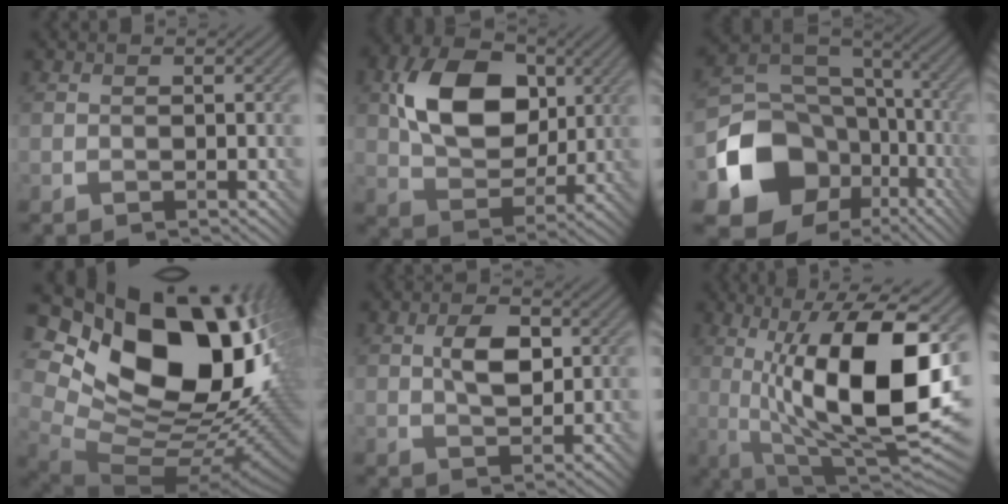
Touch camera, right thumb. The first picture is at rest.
{"total": 12.3, "force": [3.0, 8.4, 8.4], "torque": [-0.169, 0.010, 0.049]}
{"total": 15.2, "force": [-5.3, 12.1, 7.5], "torque": [-0.163, -0.045, -0.094]}
{"total": 21.8, "force": [7.6, 13.5, 15.3], "torque": [-0.282, -0.009, 0.169]}
{"total": 4.9, "force": [1.0, 2.7, 4.1], "torque": [-0.078, 0.001, 0.016]}
{"total": 16.7, "force": [1.8, 6.2, 15.5], "torque": [-0.242, -0.002, 0.027]}